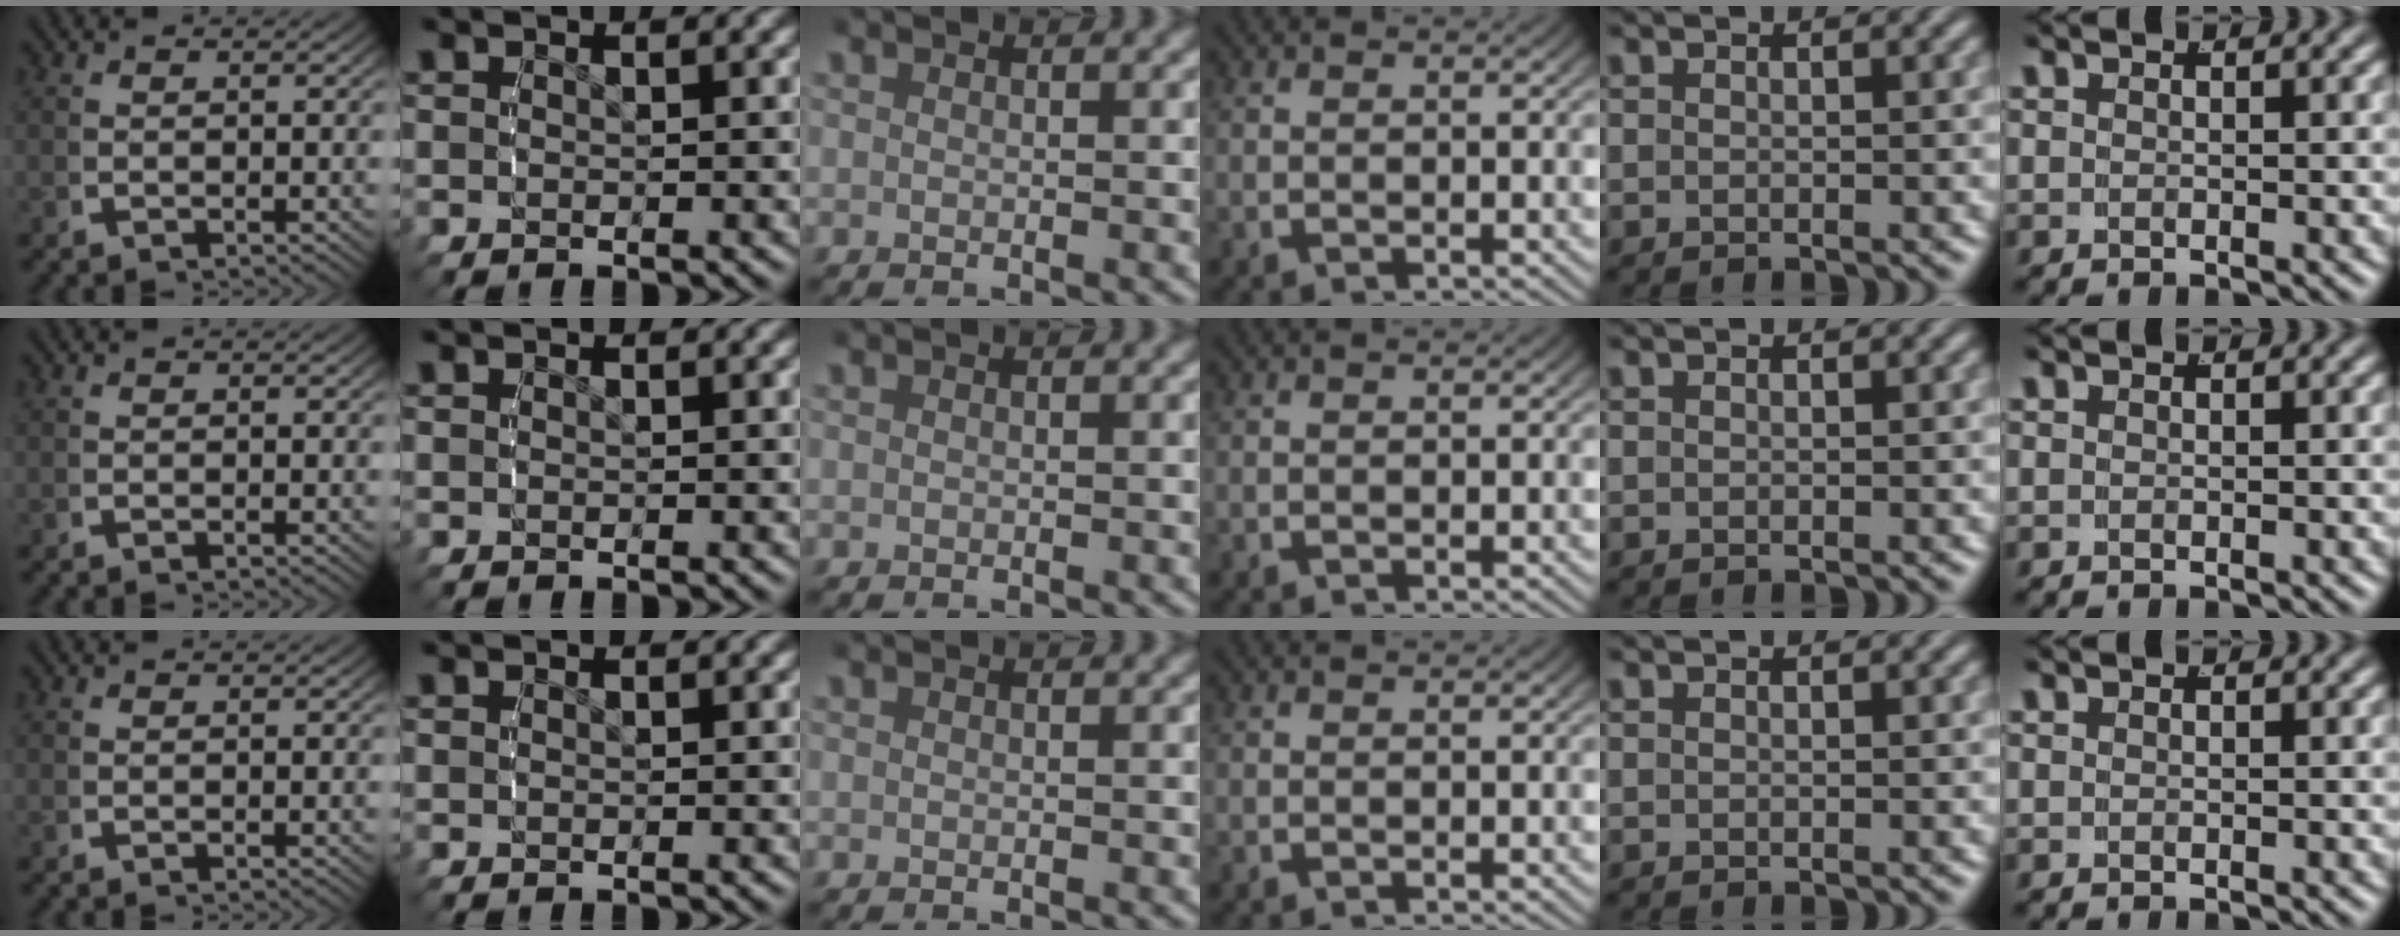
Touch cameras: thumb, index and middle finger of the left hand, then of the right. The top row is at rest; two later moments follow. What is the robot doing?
{"motion": "reach", "object": "plastic wrap"}